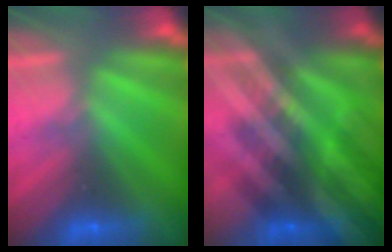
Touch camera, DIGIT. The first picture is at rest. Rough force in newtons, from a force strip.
{"total": 8.5}